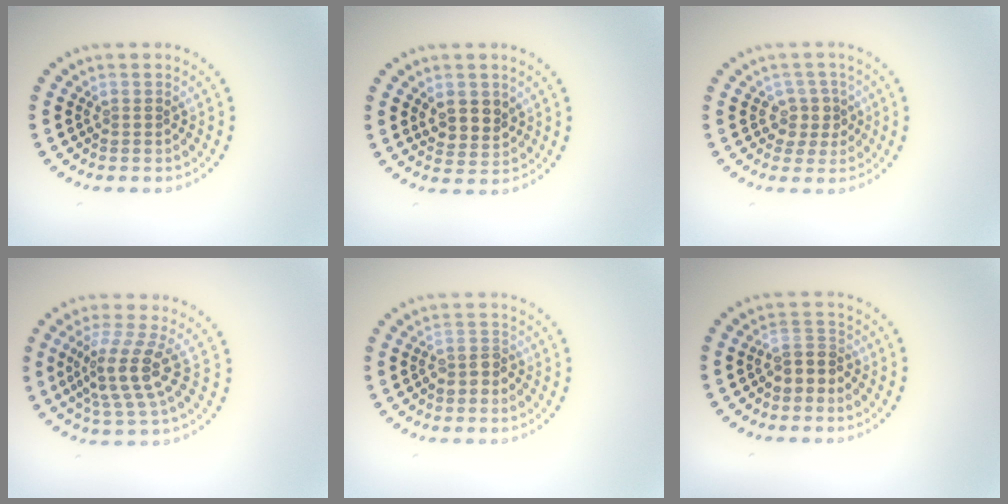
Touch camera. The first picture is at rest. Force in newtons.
{"total": 2.7, "press": 2.5, "slide": 1.1}
{"total": 2.2, "press": 1.9, "slide": 1.2}
{"total": 4.2, "press": 3.1, "slide": 2.7}
{"total": 1.7, "press": 1.5, "slide": 0.7}
{"total": 2.4, "press": 2.1, "slide": 1.2}